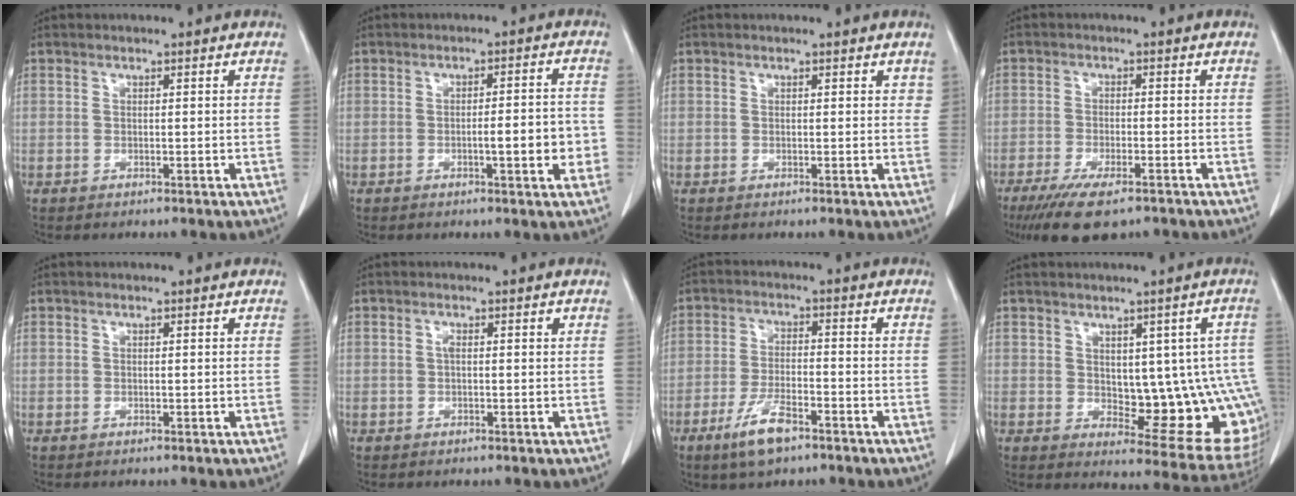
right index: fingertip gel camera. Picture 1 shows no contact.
{"total": 6.1, "force": [-1.6, 1.1, 5.8], "torque": [-0.077, 0.009, -0.018]}
{"total": 1.1, "force": [0.7, 0.7, 0.4], "torque": [0.006, 0.003, 0.002]}
{"total": 9.4, "force": [-6.6, 2.5, 6.1], "torque": [-0.097, -0.018, -0.103]}
{"total": 0.0}
{"total": 1.3, "force": [0.3, 0.4, 1.2], "torque": [-0.023, 0.007, 0.006]}
{"total": 6.9, "force": [-4.4, 1.9, 5.0], "torque": [-0.100, -0.008, -0.078]}
{"total": 13.2, "force": [0.0, 5.5, 12.0], "torque": [-0.119, 0.006, 0.018]}